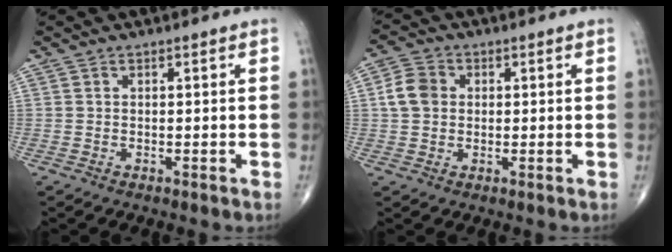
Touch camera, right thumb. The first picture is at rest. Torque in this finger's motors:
{"motor_torque": [-0.22, 0.31, 0.24, 0.07, 0.12]}